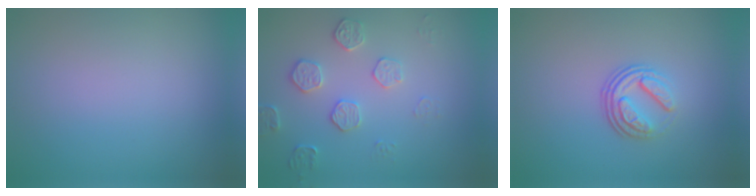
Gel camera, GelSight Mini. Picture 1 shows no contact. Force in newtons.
{"total": 2.2, "press": 1.8, "slide": 1.2}
{"total": 3.8, "press": 2.5, "slide": 2.8}